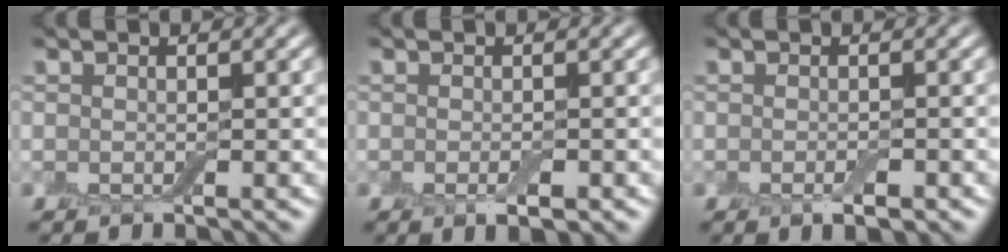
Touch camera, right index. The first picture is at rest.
{"total": 1.2, "force": [-0.5, 0.3, 1.1], "torque": [-0.016, -0.006, -0.005]}
{"total": 1.1, "force": [-0.6, 0.3, 0.9], "torque": [-0.013, -0.005, -0.008]}